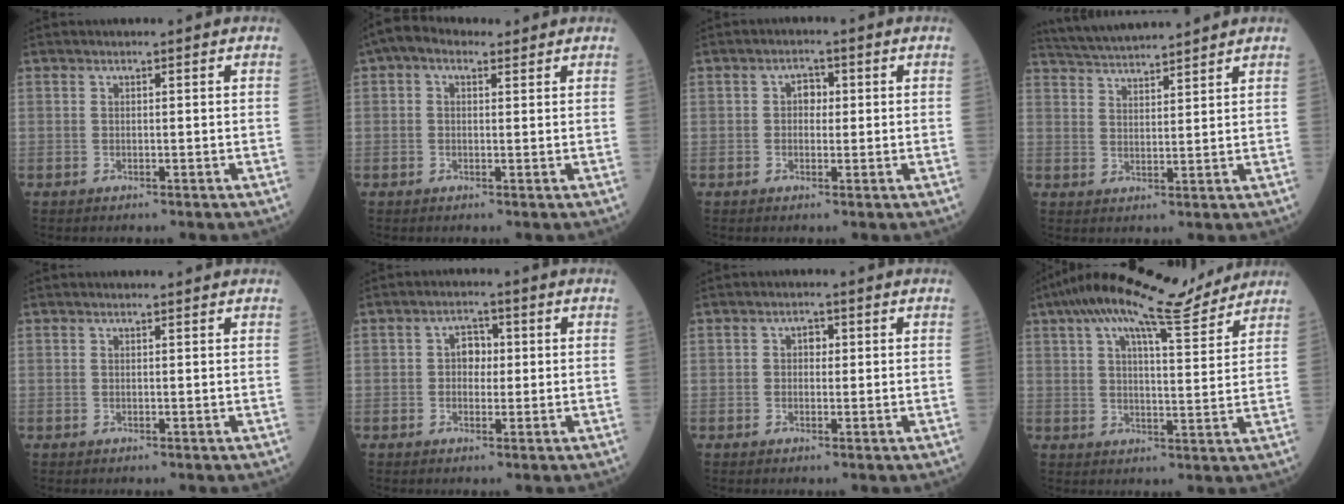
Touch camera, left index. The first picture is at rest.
{"total": 4.1, "force": [2.3, 2.4, 2.4], "torque": [-0.052, 0.034, 0.040]}
{"total": 2.3, "force": [0.3, 1.6, 1.7], "torque": [-0.025, 0.011, 0.002]}
{"total": 9.7, "force": [9.2, 0.0, 3.1], "torque": [-0.065, 0.027, 0.155]}
{"total": 1.3, "force": [1.2, 0.0, 0.5], "torque": [-0.009, 0.008, 0.016]}
{"total": 3.1, "force": [0.3, 2.2, 2.2], "torque": [-0.033, 0.013, 0.003]}
{"total": 1.7, "force": [0.3, 1.2, 1.2], "torque": [-0.018, 0.008, 0.003]}
{"total": 15.0, "force": [12.5, 1.9, 8.0], "torque": [-0.144, 0.027, 0.186]}